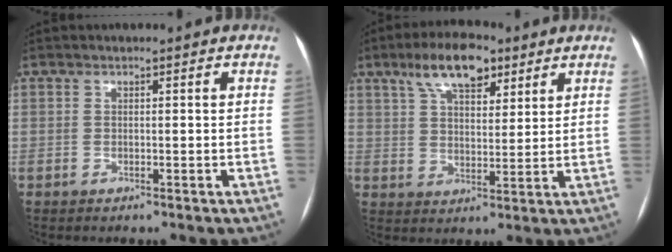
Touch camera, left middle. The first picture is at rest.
{"total": 10.2, "force": [6.4, 4.1, 6.8], "torque": [-0.123, 0.019, 0.112]}